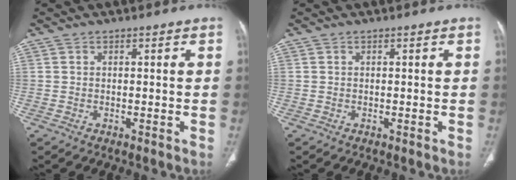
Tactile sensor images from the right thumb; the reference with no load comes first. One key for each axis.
{"total": 0.0}